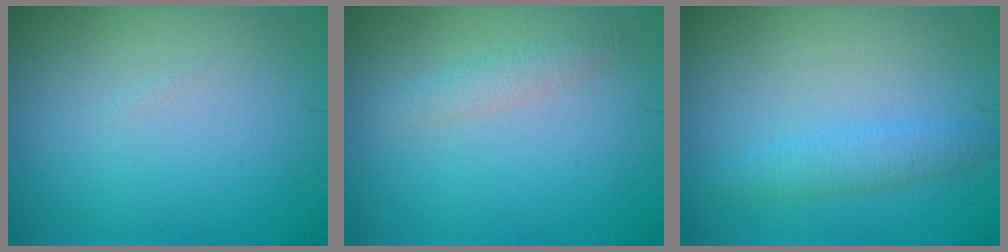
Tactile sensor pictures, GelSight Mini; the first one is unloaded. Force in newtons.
{"total": 1.3, "press": 1.3, "slide": 0.0}
{"total": 2.0, "press": 1.9, "slide": 0.2}